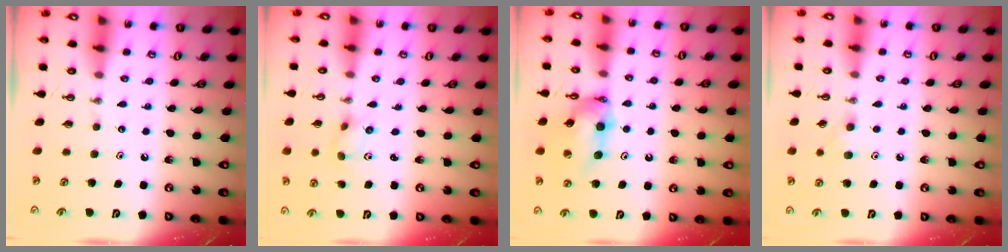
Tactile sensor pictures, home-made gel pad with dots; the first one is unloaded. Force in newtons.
{"total": 2.5, "press": 2.2, "slide": 1.2}
{"total": 12.2, "press": 12.1, "slide": 1.2}
{"total": 4.7, "press": 4.6, "slide": 0.9}